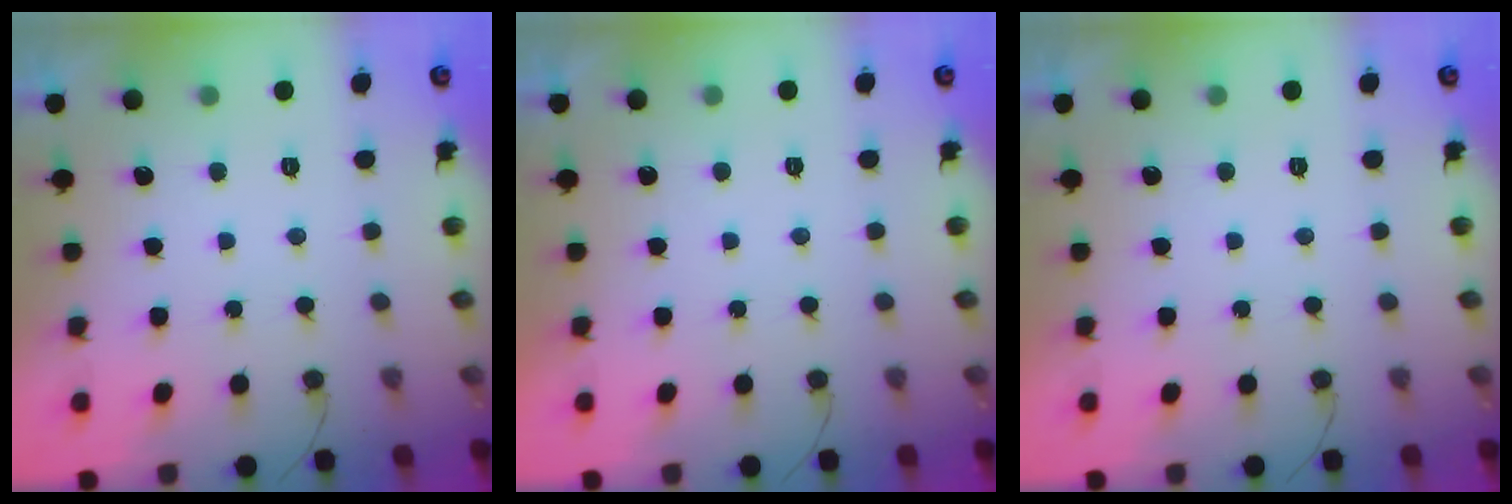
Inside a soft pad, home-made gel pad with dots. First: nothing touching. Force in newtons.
{"total": 1.7, "press": 1.7, "slide": 0.0}
{"total": 1.9, "press": 1.9, "slide": 0.1}